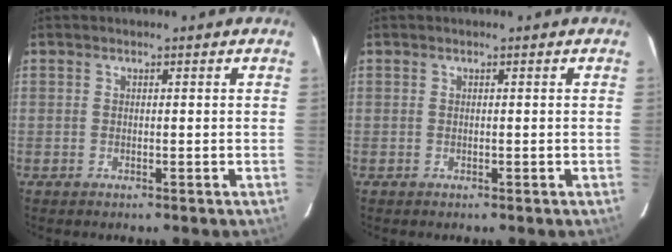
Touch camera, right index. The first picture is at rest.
{"total": 0.0}